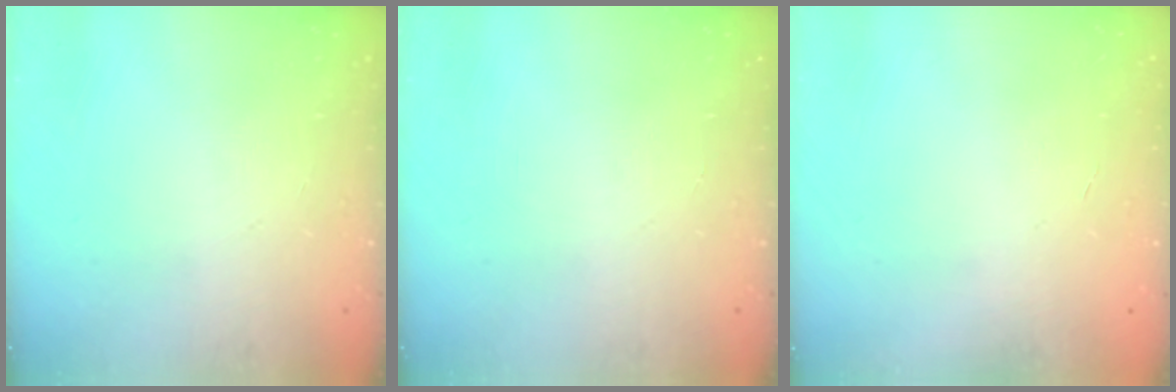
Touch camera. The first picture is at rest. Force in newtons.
{"total": 0.0}
{"total": 0.0}